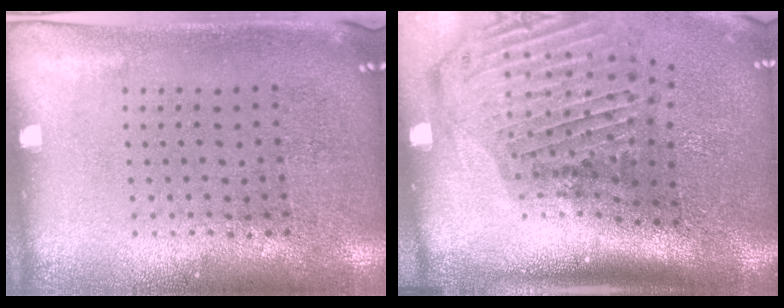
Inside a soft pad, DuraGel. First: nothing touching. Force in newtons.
{"total": 3.0, "press": 2.1, "slide": 2.0}